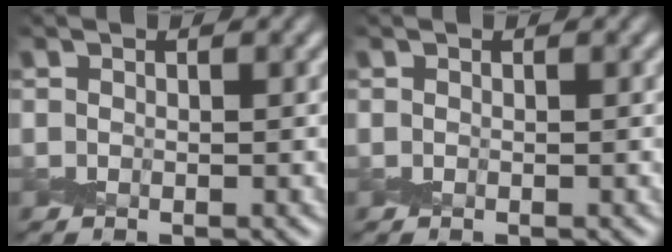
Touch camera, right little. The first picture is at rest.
{"total": 0.0}